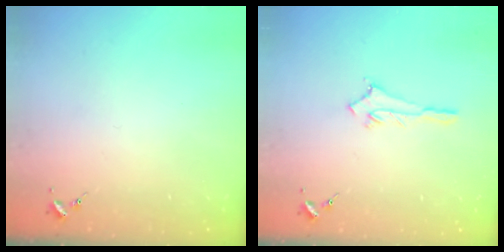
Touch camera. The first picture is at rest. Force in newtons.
{"total": 2.9, "press": 2.8, "slide": 0.4}